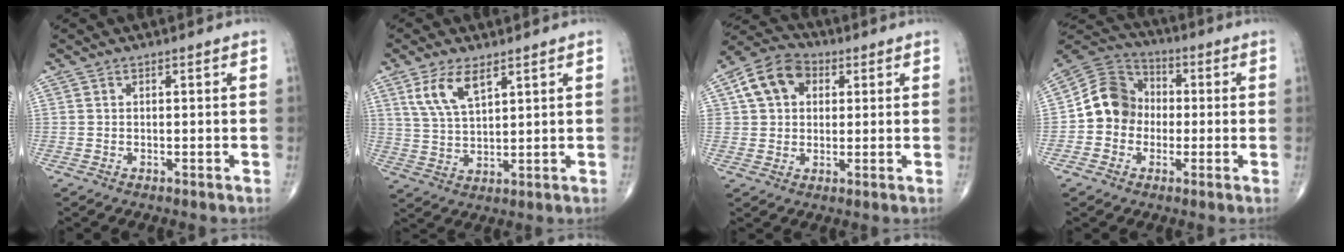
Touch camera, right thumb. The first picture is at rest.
{"total": 7.6, "force": [4.2, 3.2, 5.6], "torque": [-0.104, -0.017, 0.088]}
{"total": 10.4, "force": [2.9, 8.1, 5.8], "torque": [-0.080, 0.010, 0.041]}
{"total": 10.7, "force": [-1.0, 9.5, 4.9], "torque": [-0.065, 0.035, -0.034]}